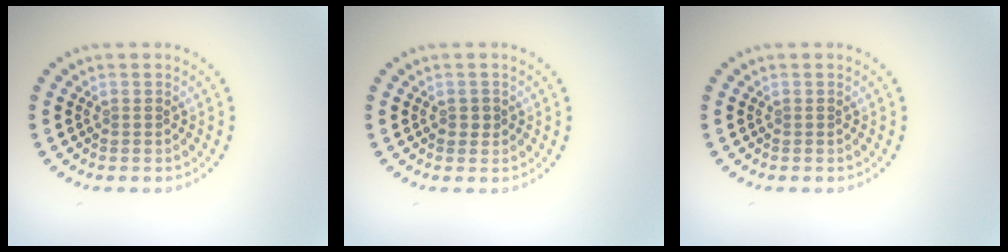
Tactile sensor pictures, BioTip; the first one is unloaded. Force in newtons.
{"total": 1.1, "press": 1.1, "slide": 0.2}
{"total": 0.0}